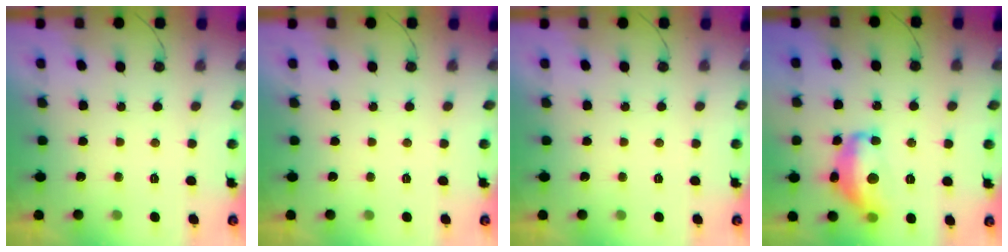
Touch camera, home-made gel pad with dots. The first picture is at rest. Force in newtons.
{"total": 0.0}
{"total": 0.0}
{"total": 13.6, "press": 13.5, "slide": 1.1}